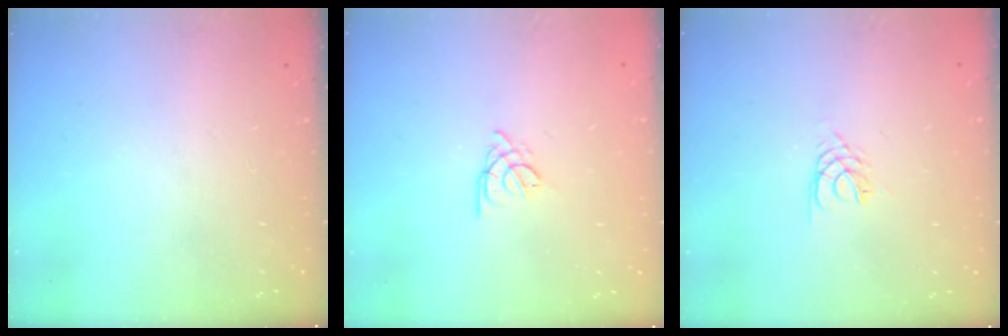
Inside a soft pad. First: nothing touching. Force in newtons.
{"total": 2.5, "press": 2.5, "slide": 0.7}
{"total": 3.5, "press": 3.5, "slide": 0.5}